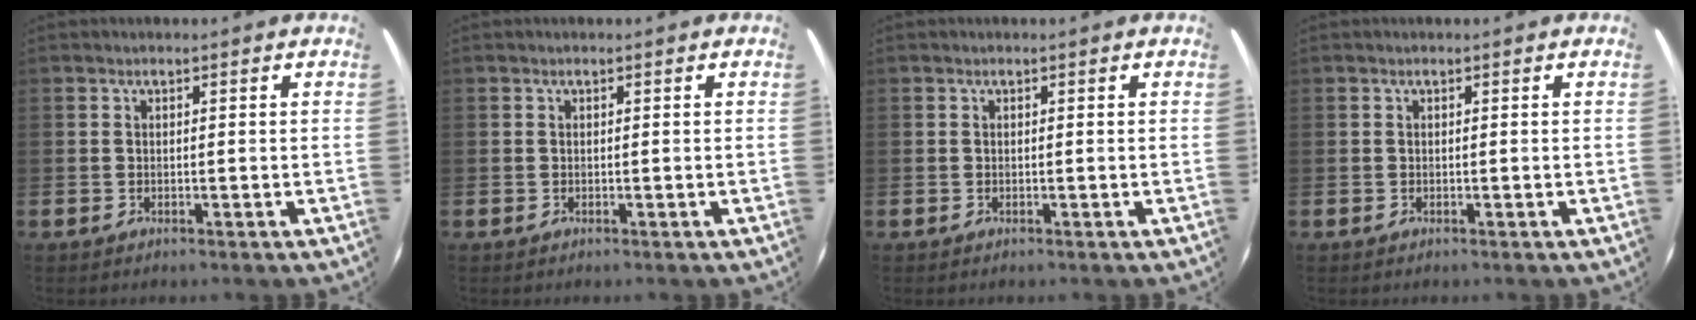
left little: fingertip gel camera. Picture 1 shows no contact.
{"total": 0.0}
{"total": 0.0}
{"total": 0.0}